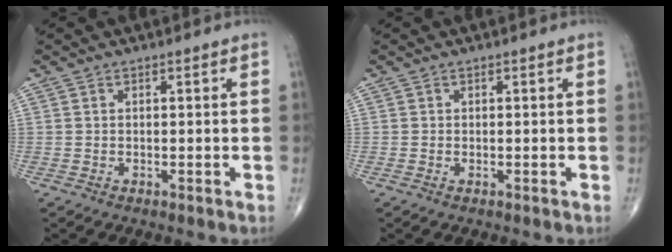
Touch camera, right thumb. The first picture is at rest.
{"total": 0.0}